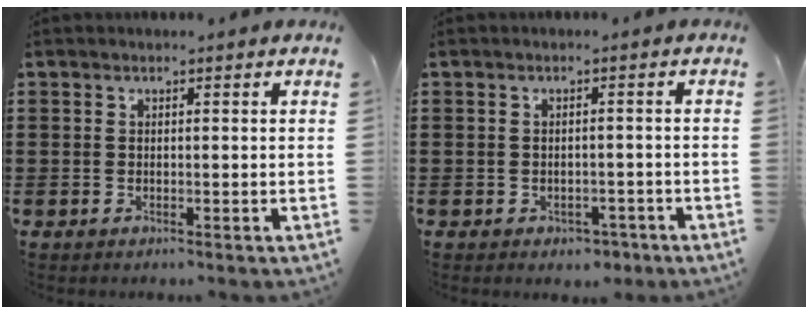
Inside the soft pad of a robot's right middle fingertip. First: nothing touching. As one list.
[{"total": 1.3, "force": [-1.1, 0.6, 0.0], "torque": [-0.006, 0.001, -0.024]}]